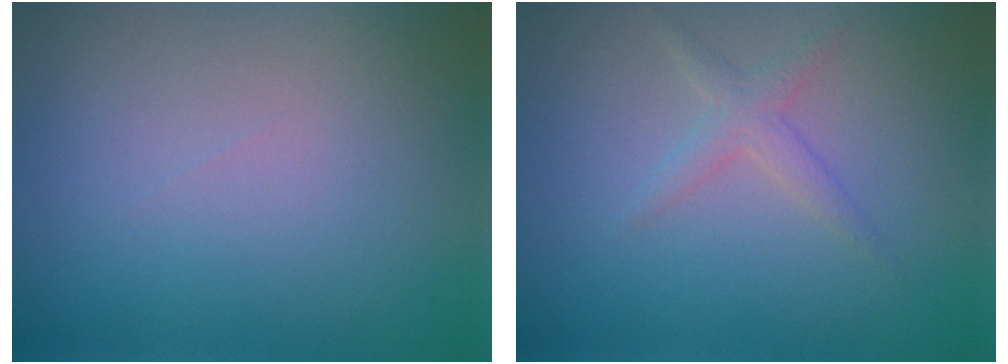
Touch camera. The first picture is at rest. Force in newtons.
{"total": 1.7, "press": 1.7, "slide": 0.1}